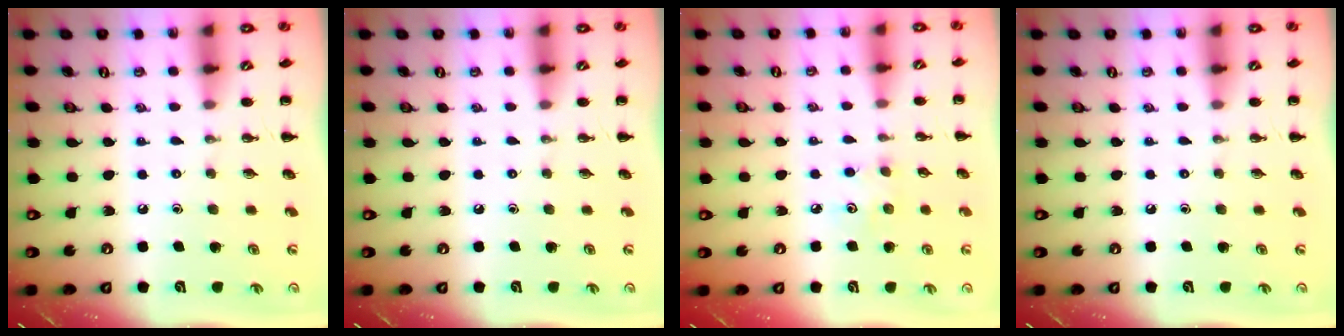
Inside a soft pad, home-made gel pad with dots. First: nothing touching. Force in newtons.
{"total": 0.0}
{"total": 3.9, "press": 3.8, "slide": 0.9}
{"total": 0.0}